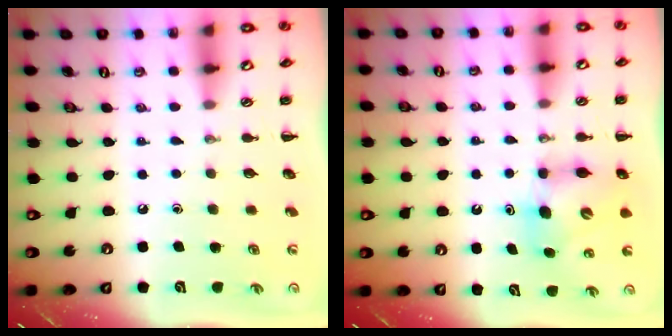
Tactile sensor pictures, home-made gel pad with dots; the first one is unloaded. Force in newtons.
{"total": 6.6, "press": 6.4, "slide": 1.4}